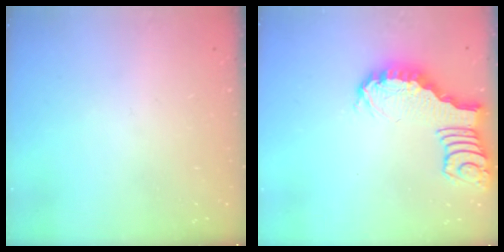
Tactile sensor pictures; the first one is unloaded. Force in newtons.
{"total": 2.7, "press": 2.7, "slide": 0.4}